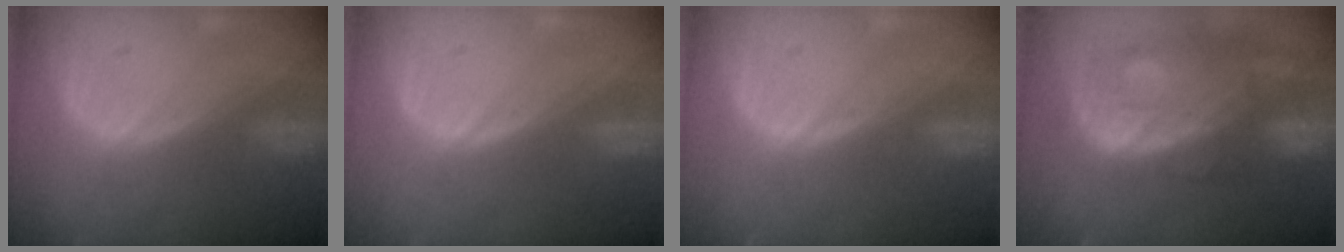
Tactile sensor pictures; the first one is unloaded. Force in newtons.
{"total": 0.0}
{"total": 0.0}
{"total": 13.3, "press": 10.7, "slide": 8.0}